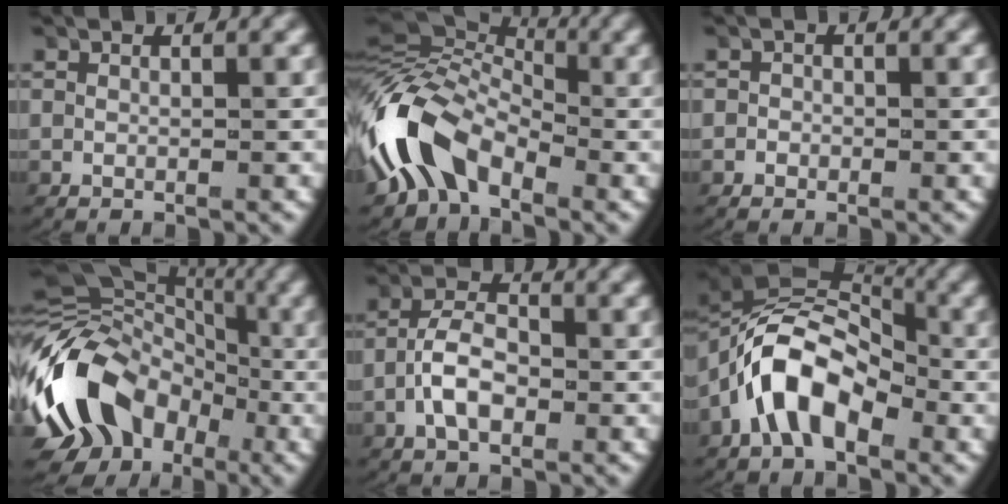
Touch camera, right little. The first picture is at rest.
{"total": 7.6, "force": [-1.5, 5.8, 4.7], "torque": [-0.118, -0.007, -0.028]}
{"total": 0.8, "force": [-0.5, 0.6, 0.1], "torque": [-0.004, -0.004, -0.011]}
{"total": 15.4, "force": [-1.6, 12.5, 8.8], "torque": [-0.186, -0.027, -0.021]}
{"total": 4.0, "force": [-1.6, 2.2, 2.9], "torque": [-0.055, 0.003, -0.031]}
{"total": 7.8, "force": [-0.4, 5.4, 5.7], "torque": [-0.115, -0.004, -0.015]}